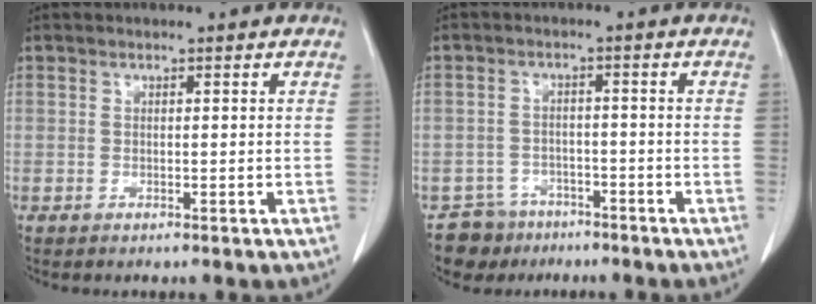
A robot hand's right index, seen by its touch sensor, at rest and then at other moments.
{"total": 5.3, "force": [-3.9, 3.6, -0.5], "torque": [0.016, 0.007, -0.064]}